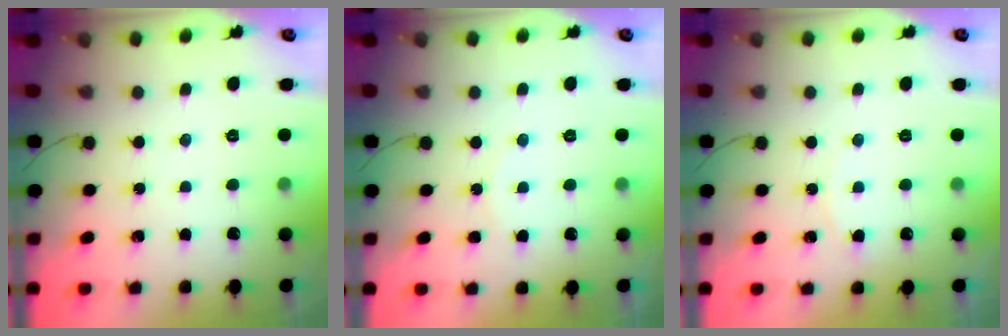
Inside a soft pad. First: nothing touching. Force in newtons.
{"total": 2.8, "press": 2.8, "slide": 0.6}
{"total": 2.7, "press": 2.7, "slide": 0.3}